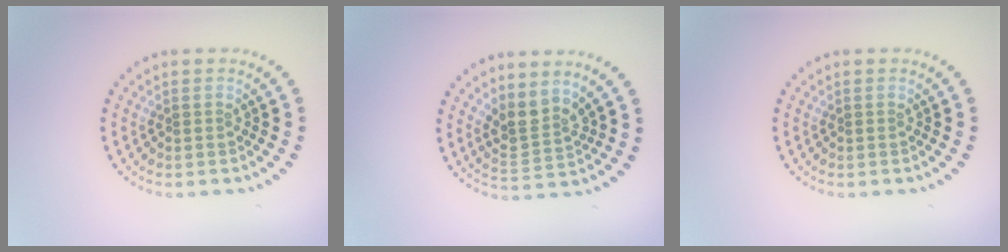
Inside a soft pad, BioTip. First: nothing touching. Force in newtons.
{"total": 2.7, "press": 2.1, "slide": 1.7}
{"total": 0.0}